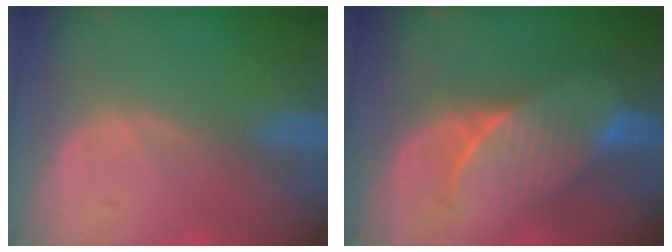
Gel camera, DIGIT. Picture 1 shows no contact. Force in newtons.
{"total": 7.2, "press": 7.1, "slide": 1.5}